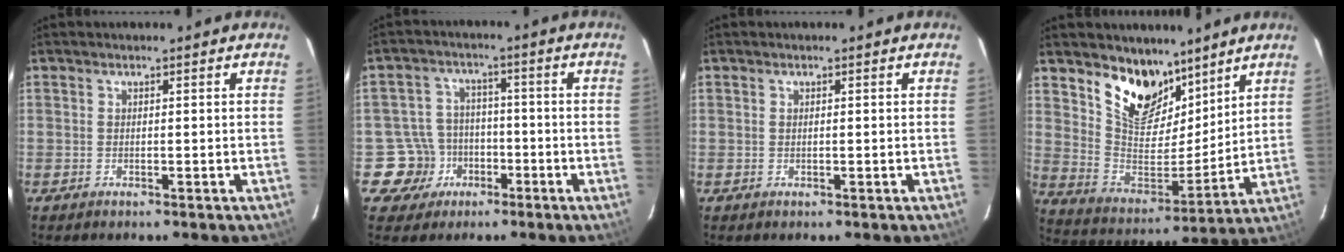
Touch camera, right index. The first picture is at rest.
{"total": 7.7, "force": [-3.3, 6.9, 0.2], "torque": [-0.024, 0.028, -0.050]}
{"total": 0.0}
{"total": 14.9, "force": [10.5, 7.7, 7.3], "torque": [-0.142, -0.014, 0.197]}